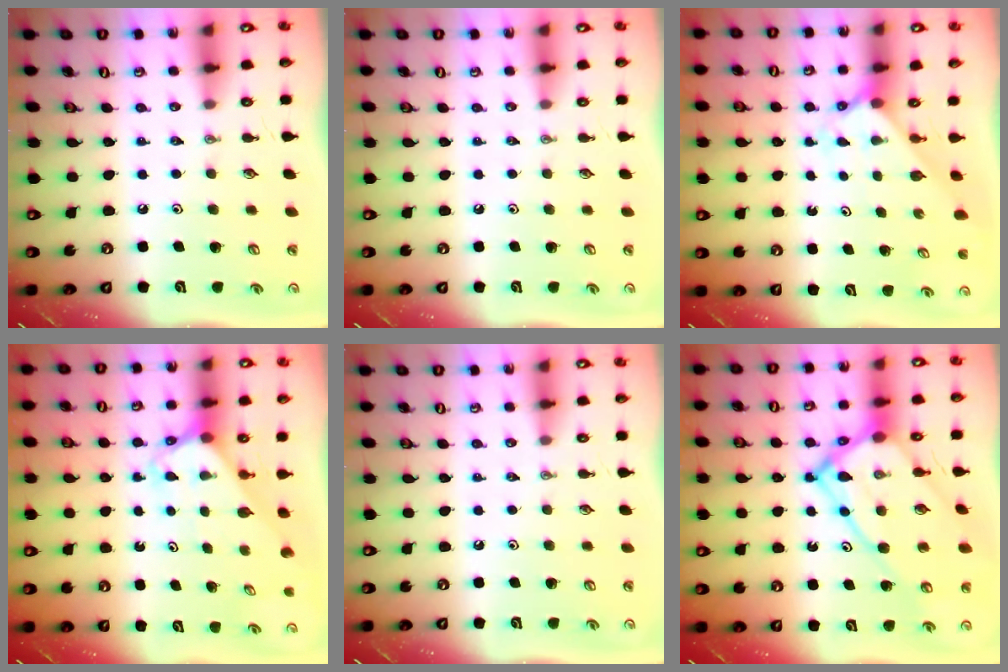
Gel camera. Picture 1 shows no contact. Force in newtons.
{"total": 0.0}
{"total": 2.2, "press": 2.2, "slide": 0.2}
{"total": 2.6, "press": 2.6, "slide": 0.2}
{"total": 0.0}
{"total": 19.3, "press": 19.3, "slide": 1.8}